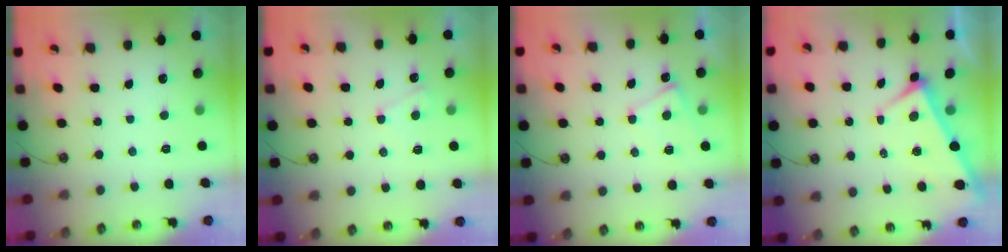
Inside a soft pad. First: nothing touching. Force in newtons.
{"total": 2.2, "press": 2.1, "slide": 0.6}
{"total": 2.6, "press": 2.5, "slide": 0.5}
{"total": 3.8, "press": 3.8, "slide": 0.2}